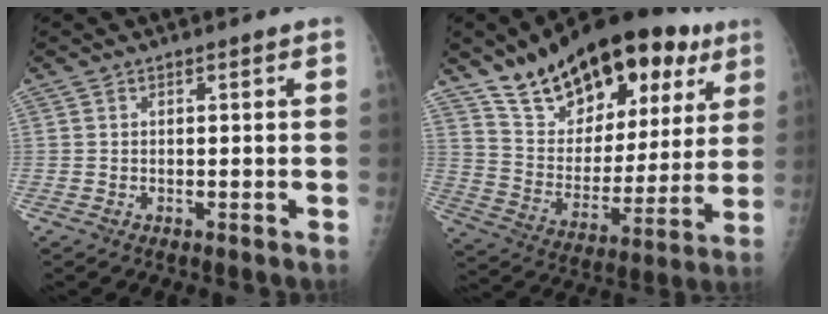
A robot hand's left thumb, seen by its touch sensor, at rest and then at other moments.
{"total": 27.2, "force": [16.3, 13.7, 16.9], "torque": [-0.221, -0.032, 0.262]}